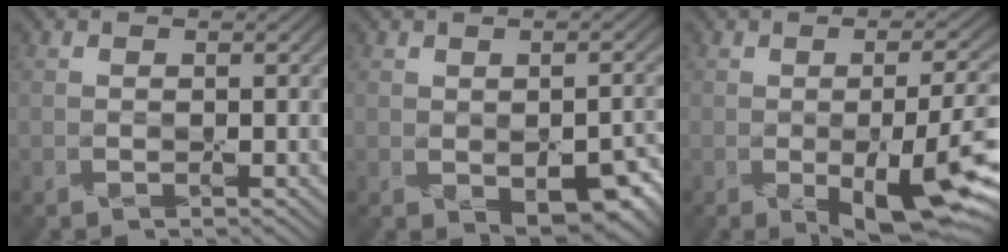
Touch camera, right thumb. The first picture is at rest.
{"total": 6.6, "force": [-2.1, 3.4, 5.3], "torque": [-0.077, -0.019, -0.013]}
{"total": 11.2, "force": [-2.4, 3.7, 10.3], "torque": [-0.146, -0.021, -0.019]}